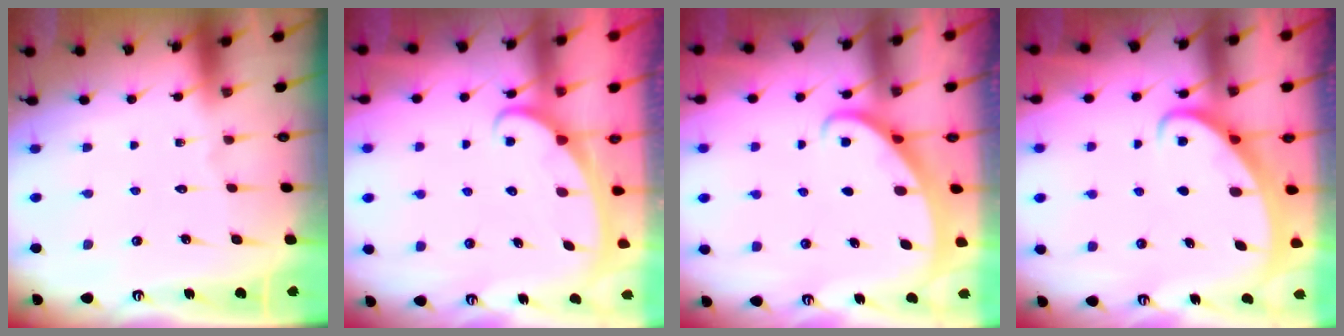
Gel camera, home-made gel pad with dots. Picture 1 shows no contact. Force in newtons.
{"total": 2.5, "press": 2.5, "slide": 0.4}
{"total": 2.0, "press": 2.0, "slide": 0.3}
{"total": 2.5, "press": 2.5, "slide": 0.3}